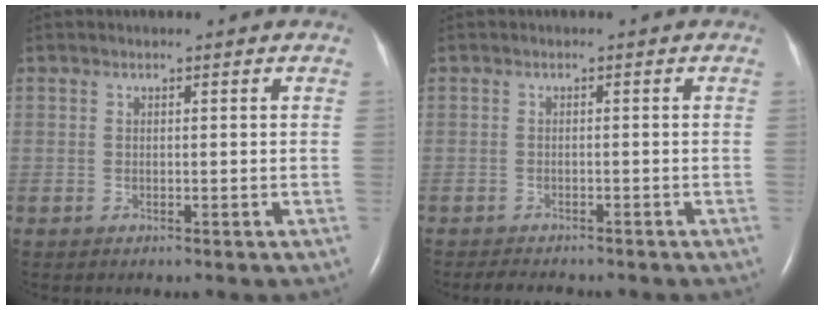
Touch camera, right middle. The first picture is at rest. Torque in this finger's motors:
{"motor_torque": [0.06, -0.02, 0.00, 0.00]}